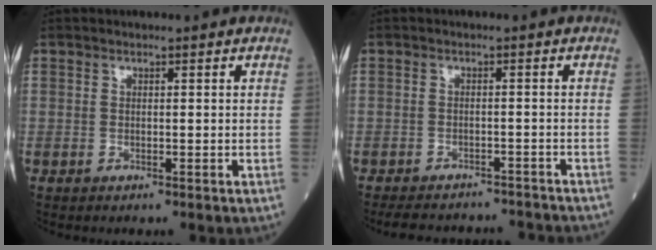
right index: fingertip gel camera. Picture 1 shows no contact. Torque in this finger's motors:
{"motor_torque": [-0.50, 0.13, -0.79, -0.21]}